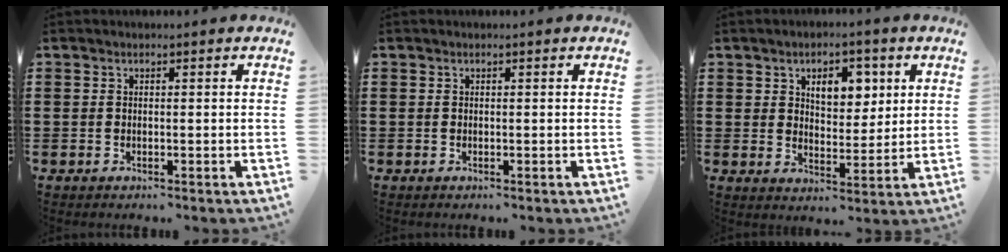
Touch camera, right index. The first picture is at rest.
{"total": 0.0}
{"total": 6.0, "force": [2.6, 3.7, 4.0], "torque": [-0.060, 0.003, 0.038]}